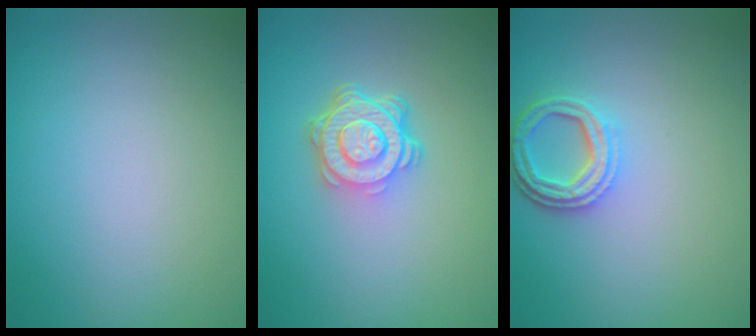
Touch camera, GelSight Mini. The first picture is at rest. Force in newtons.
{"total": 4.9, "press": 3.5, "slide": 3.5}
{"total": 3.6, "press": 2.9, "slide": 2.1}